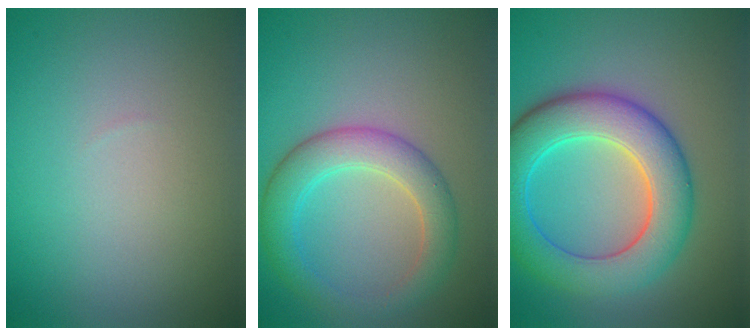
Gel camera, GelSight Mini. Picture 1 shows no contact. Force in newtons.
{"total": 4.6, "press": 4.6, "slide": 0.1}
{"total": 8.2, "press": 8.2, "slide": 0.1}